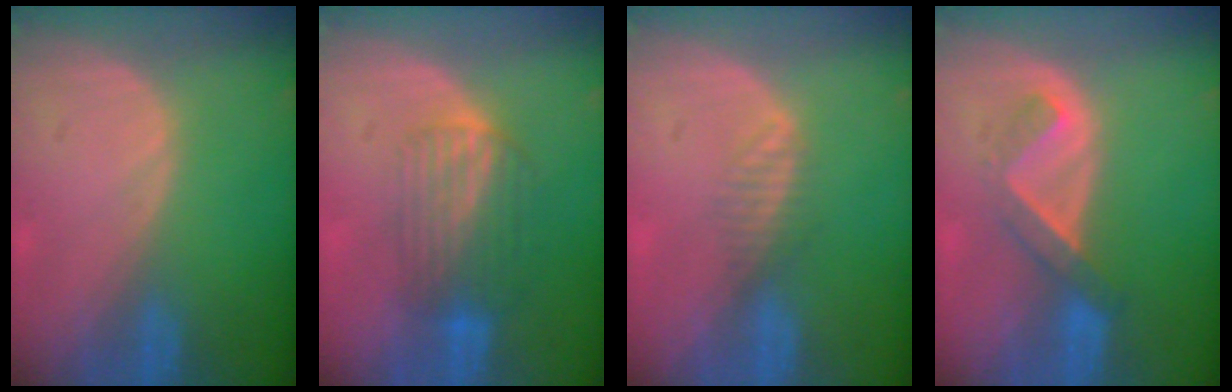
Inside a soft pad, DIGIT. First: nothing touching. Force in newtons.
{"total": 6.8, "press": 6.1, "slide": 3.2}
{"total": 2.0, "press": 1.8, "slide": 0.8}
{"total": 5.1, "press": 4.4, "slide": 2.6}